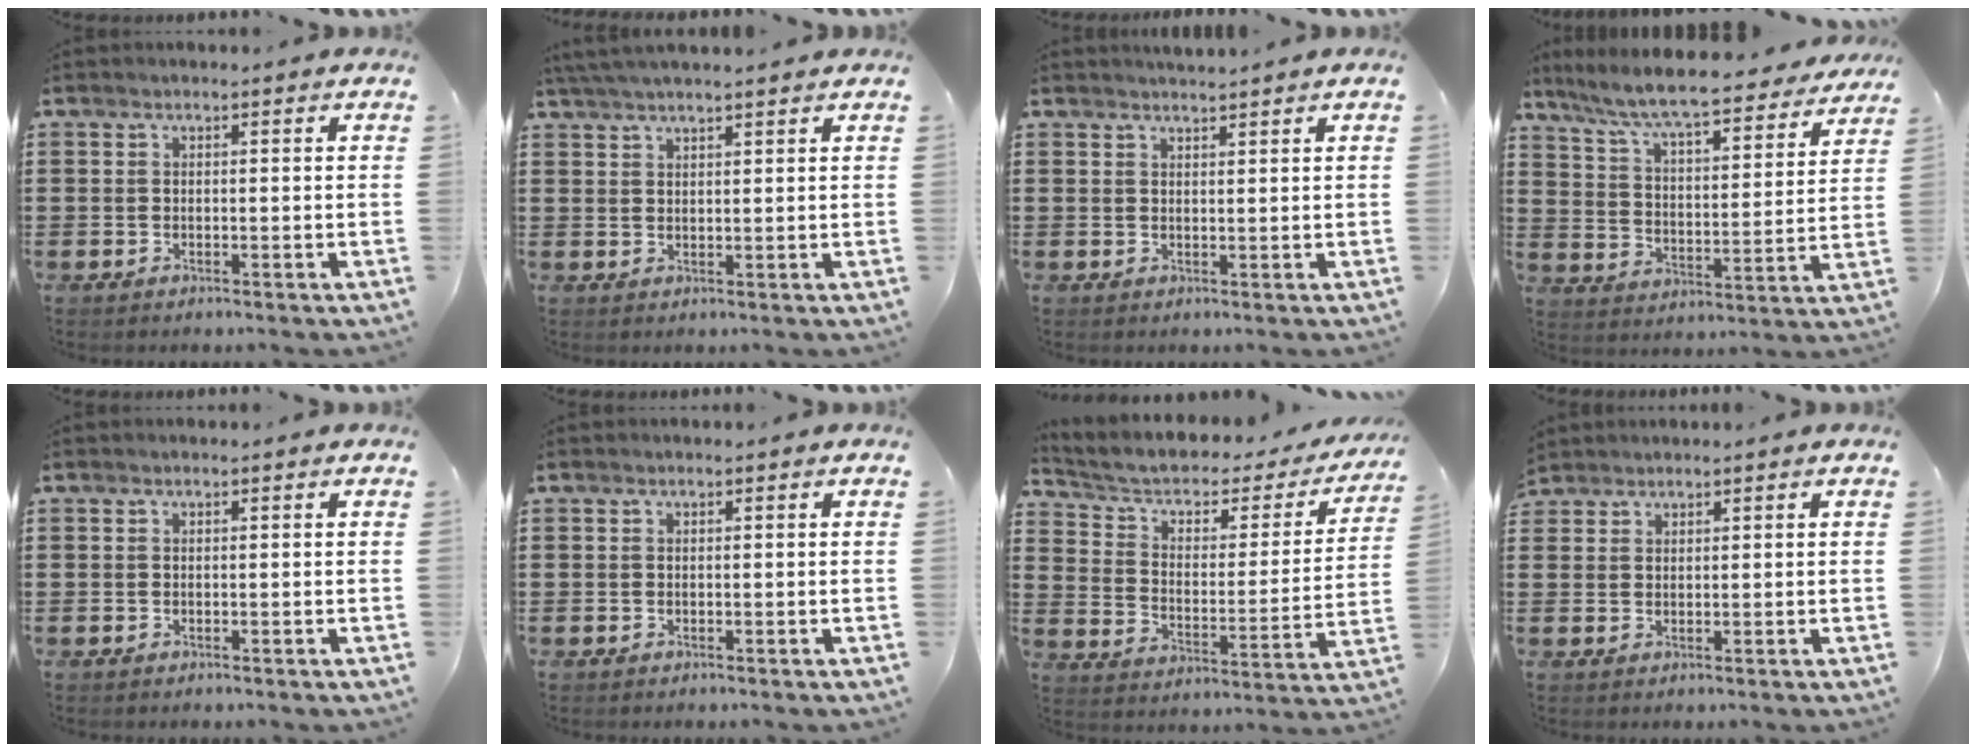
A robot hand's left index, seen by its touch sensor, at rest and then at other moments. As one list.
[{"total": 3.0, "force": [2.7, 0.0, 1.3], "torque": [-0.031, 0.001, 0.051]}, {"total": 2.2, "force": [2.2, -0.1, 0.1], "torque": [-0.008, -0.004, 0.043]}, {"total": 8.2, "force": [7.5, 0.0, 3.5], "torque": [-0.098, -0.047, 0.124]}, {"total": 0.0}, {"total": 0.0}, {"total": 4.5, "force": [2.9, 2.4, 2.4], "torque": [-0.064, -0.020, 0.042]}, {"total": 1.6, "force": [1.6, 0.4, -0.1], "torque": [-0.002, 0.002, 0.032]}]